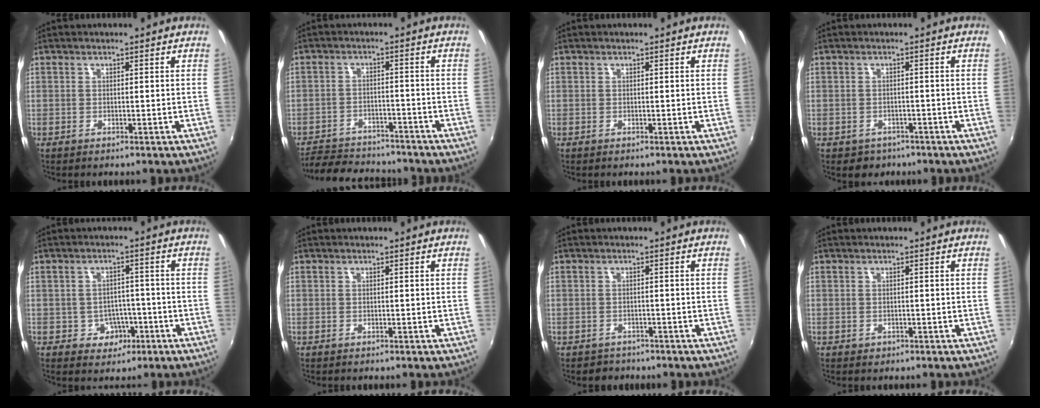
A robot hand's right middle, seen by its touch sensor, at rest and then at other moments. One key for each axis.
{"total": 12.5, "fx": -11.0, "fy": 4.5, "fz": 3.9, "tx": -0.103, "ty": 0.005, "tz": -0.162}
{"total": 0.0}
{"total": 3.3, "fx": -2.0, "fy": 2.6, "fz": 0.7, "tx": -0.022, "ty": -0.007, "tz": -0.026}
{"total": 4.9, "fx": -2.1, "fy": 4.3, "fz": 1.3, "tx": -0.034, "ty": 0.009, "tz": -0.017}
{"total": 0.0}
{"total": 2.4, "fx": -1.8, "fy": 1.6, "fz": 0.0, "tx": -0.008, "ty": -0.002, "tz": -0.027}
{"total": 0.7, "fx": -0.3, "fy": 0.6, "fz": 0.1, "tx": -0.001, "ty": -0.004, "tz": -0.004}